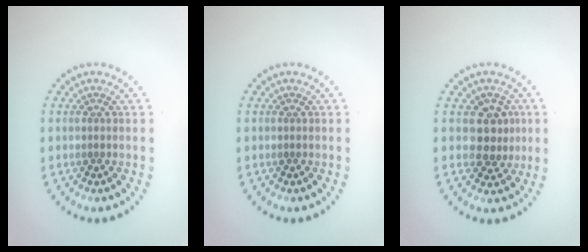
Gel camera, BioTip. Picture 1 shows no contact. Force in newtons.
{"total": 0.0}
{"total": 2.9, "press": 2.7, "slide": 1.1}